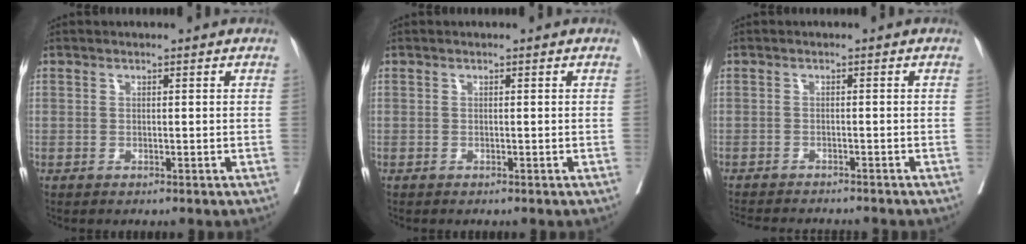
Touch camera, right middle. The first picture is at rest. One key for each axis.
{"total": 0.0}
{"total": 9.6, "fx": -8.9, "fy": 1.1, "fz": 3.3, "tx": -0.041, "ty": -0.010, "tz": -0.119}